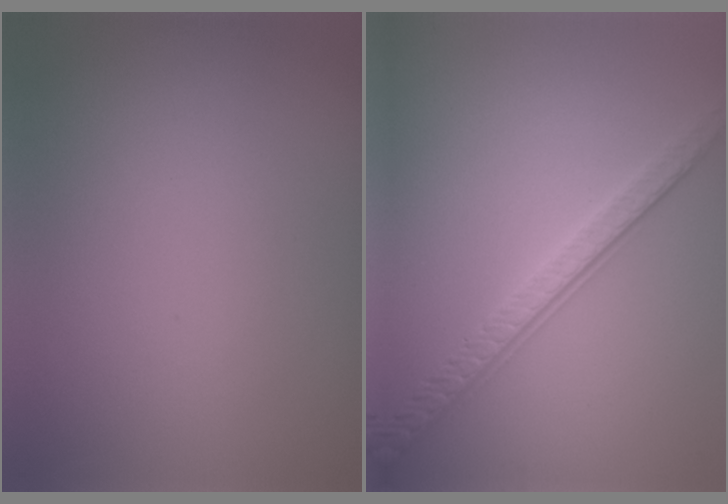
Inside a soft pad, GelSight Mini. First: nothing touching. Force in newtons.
{"total": 3.4, "press": 3.0, "slide": 1.6}